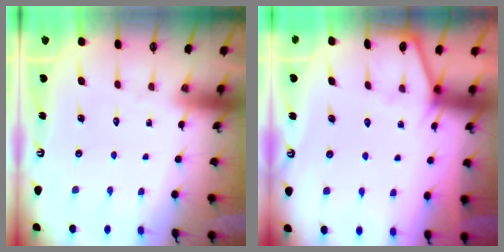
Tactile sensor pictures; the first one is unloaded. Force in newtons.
{"total": 2.2, "press": 2.2, "slide": 0.3}